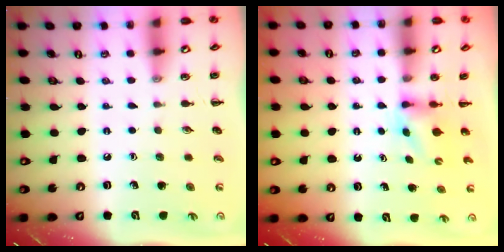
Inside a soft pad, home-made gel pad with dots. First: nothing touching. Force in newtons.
{"total": 2.7, "press": 2.5, "slide": 1.0}